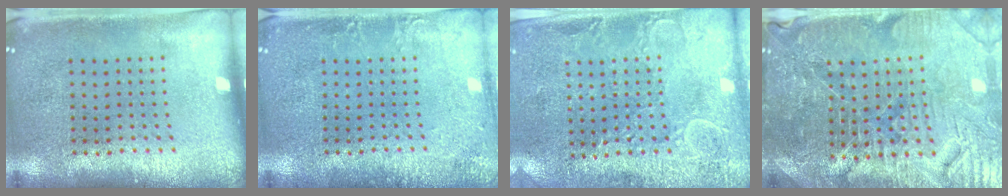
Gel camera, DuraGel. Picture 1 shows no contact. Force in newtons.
{"total": 1.9, "press": 1.9, "slide": 0.2}
{"total": 2.7, "press": 2.5, "slide": 0.9}
{"total": 4.6, "press": 4.4, "slide": 1.3}